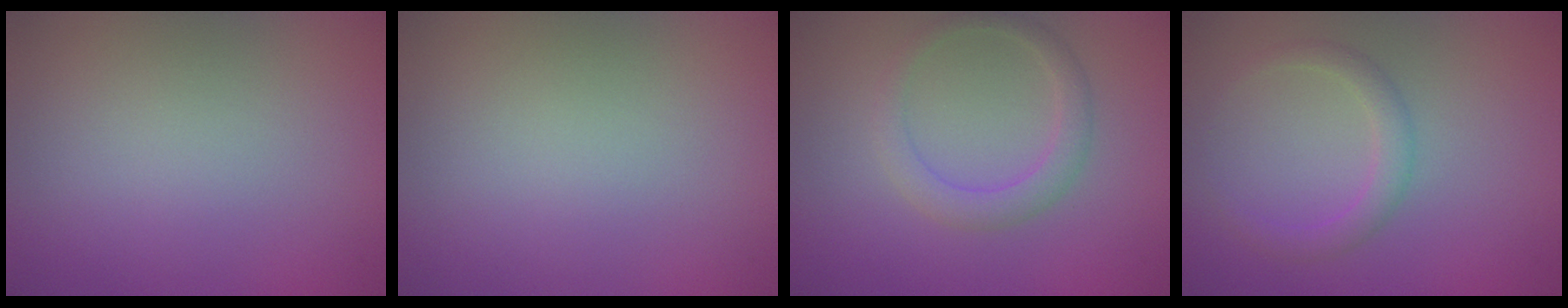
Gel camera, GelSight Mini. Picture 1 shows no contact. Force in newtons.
{"total": 0.0}
{"total": 2.5, "press": 2.5, "slide": 0.1}
{"total": 2.0, "press": 2.0, "slide": 0.1}